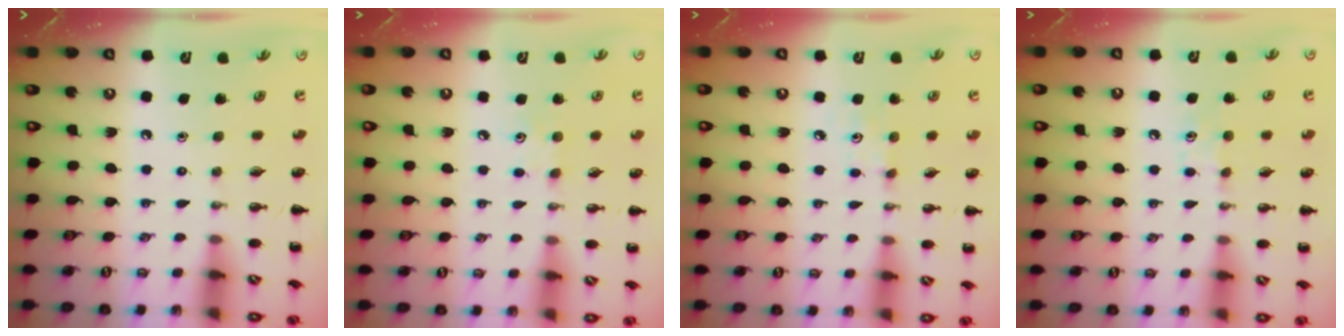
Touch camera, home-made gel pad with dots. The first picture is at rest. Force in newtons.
{"total": 5.1, "press": 4.8, "slide": 1.5}
{"total": 3.5, "press": 3.3, "slide": 1.0}
{"total": 4.8, "press": 4.6, "slide": 1.5}